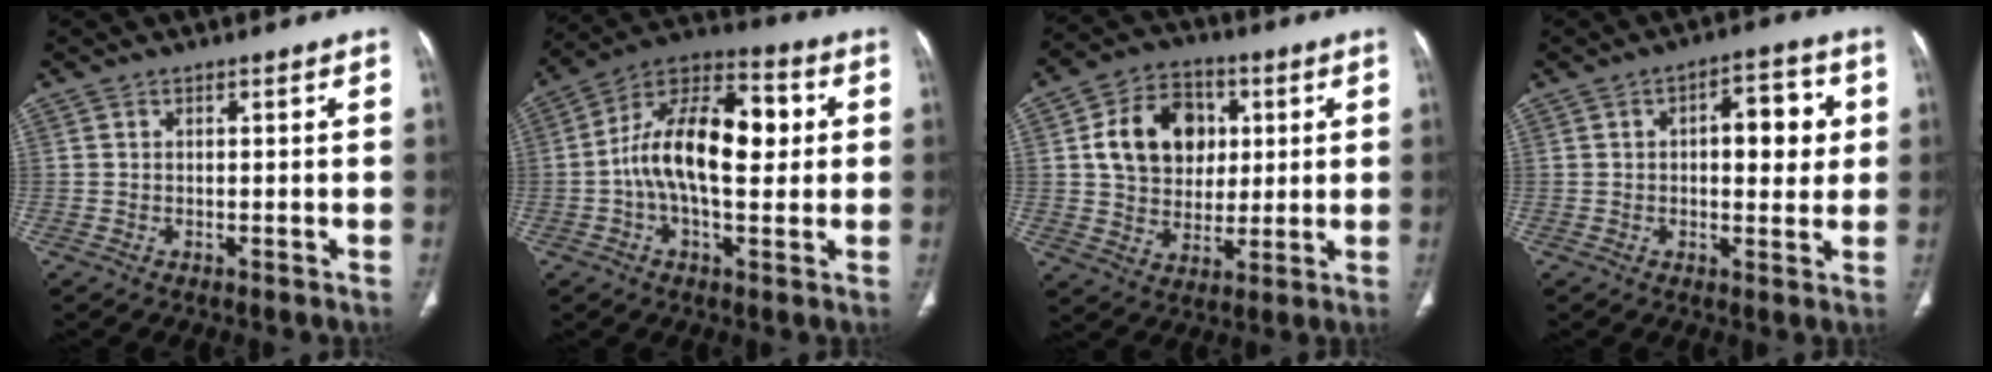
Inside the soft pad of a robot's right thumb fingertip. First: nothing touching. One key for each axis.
{"total": 18.4, "fx": 1.1, "fy": 9.2, "fz": 15.9, "tx": -0.257, "ty": 0.034, "tz": 0.010}
{"total": 14.7, "fx": 3.3, "fy": 11.5, "fz": 8.6, "tx": -0.109, "ty": 0.003, "tz": 0.056}
{"total": 9.6, "fx": 1.6, "fy": 4.7, "fz": 8.2, "tx": -0.078, "ty": 0.010, "tz": 0.018}